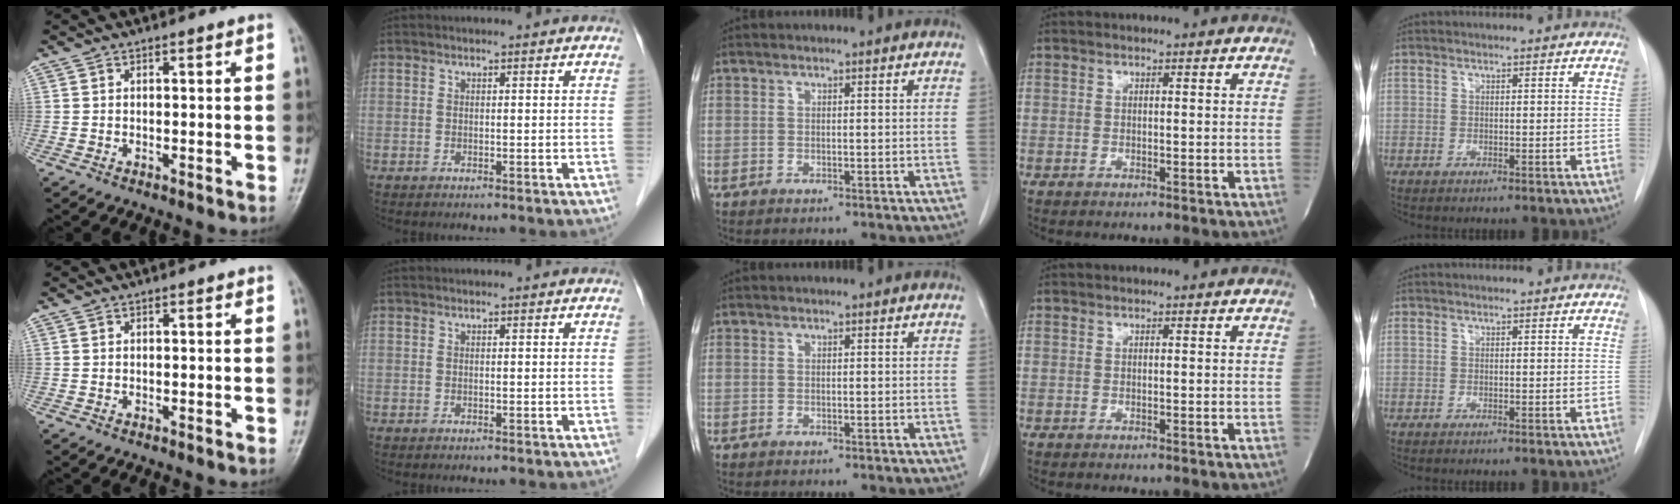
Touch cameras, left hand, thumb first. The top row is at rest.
{}